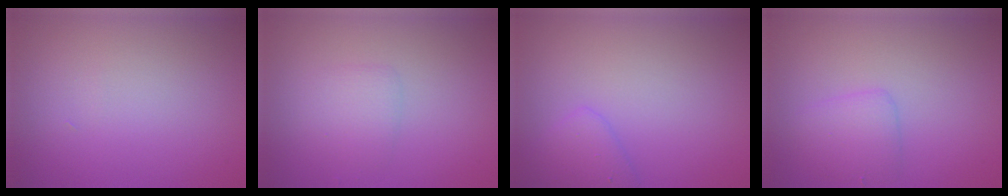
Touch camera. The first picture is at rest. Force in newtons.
{"total": 1.7, "press": 1.7, "slide": 0.0}
{"total": 1.9, "press": 1.9, "slide": 0.1}
{"total": 2.2, "press": 2.2, "slide": 0.2}